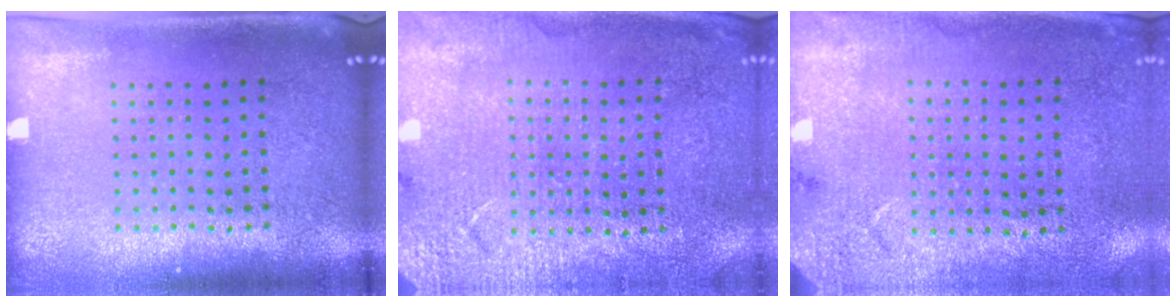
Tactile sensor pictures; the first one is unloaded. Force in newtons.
{"total": 2.8, "press": 2.8, "slide": 0.1}
{"total": 2.6, "press": 2.1, "slide": 1.6}